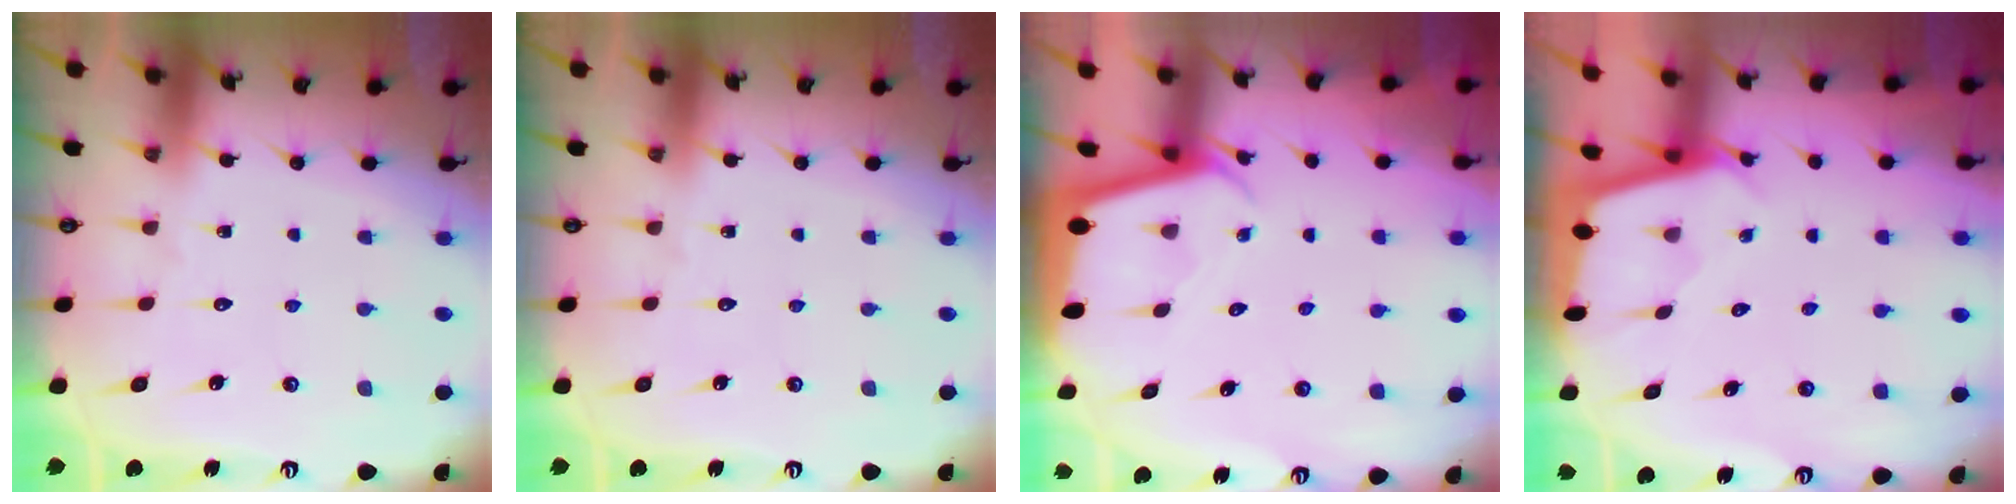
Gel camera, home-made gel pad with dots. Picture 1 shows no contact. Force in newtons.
{"total": 0.0}
{"total": 2.2, "press": 2.2, "slide": 0.2}
{"total": 1.7, "press": 1.7, "slide": 0.1}